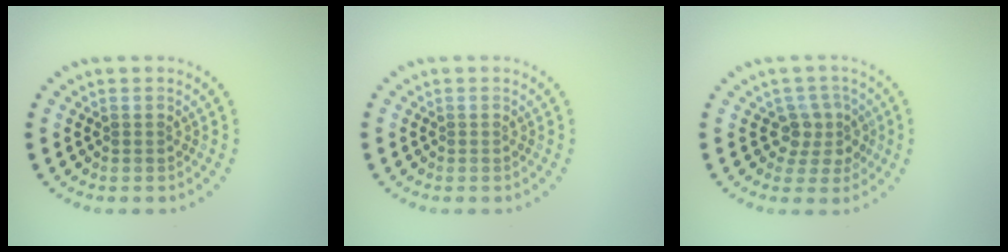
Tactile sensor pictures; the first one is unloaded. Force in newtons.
{"total": 0.0}
{"total": 2.8, "press": 2.2, "slide": 1.7}